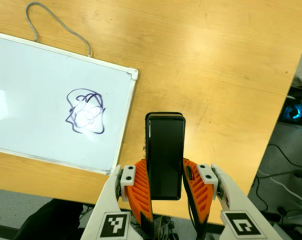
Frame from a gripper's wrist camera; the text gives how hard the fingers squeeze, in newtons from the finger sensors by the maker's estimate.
{"total": 5.6, "left": 3.6, "right": 7.6}